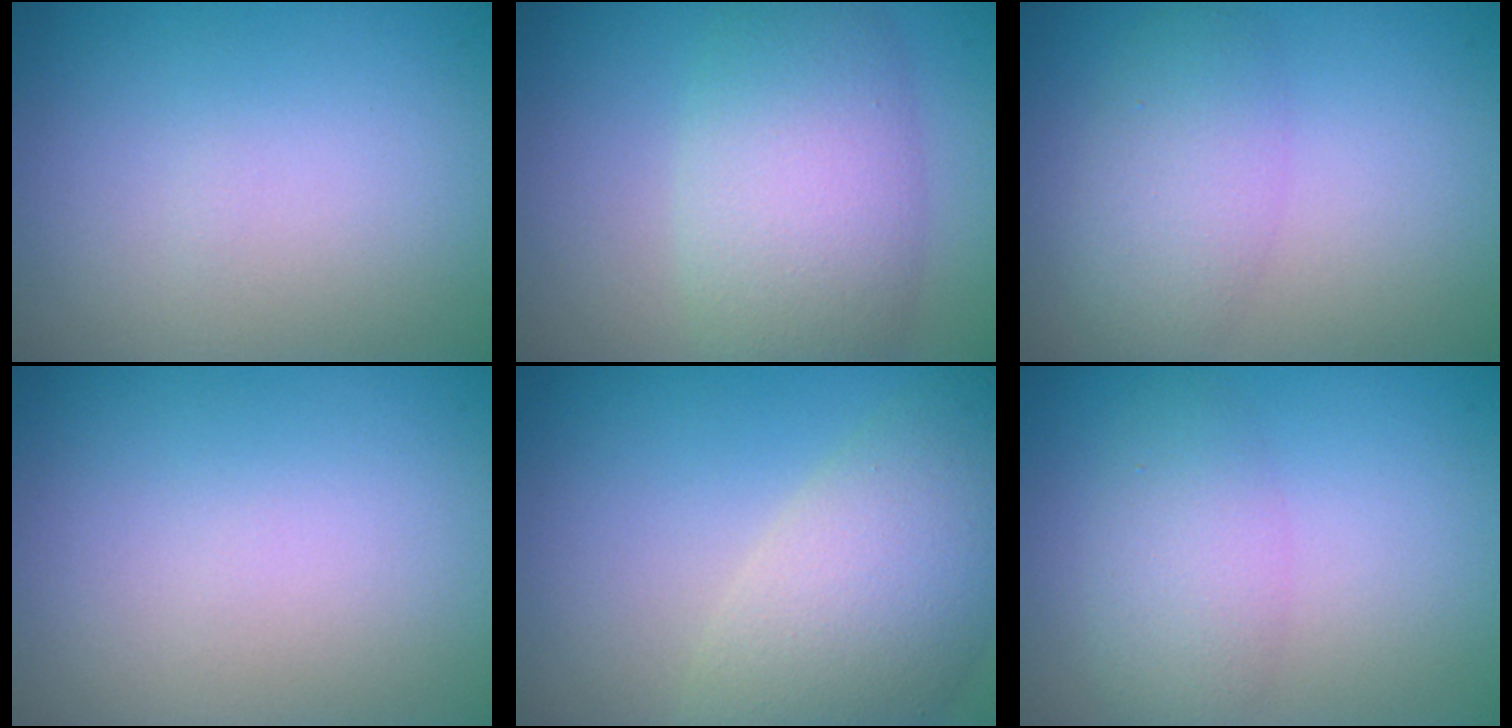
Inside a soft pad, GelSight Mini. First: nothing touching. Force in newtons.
{"total": 6.8, "press": 6.8, "slide": 0.5}
{"total": 3.5, "press": 3.5, "slide": 0.2}
{"total": 0.0}
{"total": 7.2, "press": 7.2, "slide": 0.6}
{"total": 3.2, "press": 3.2, "slide": 0.1}